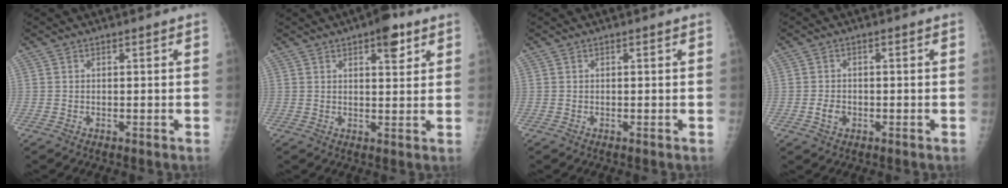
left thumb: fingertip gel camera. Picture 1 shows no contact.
{"total": 5.7, "force": [3.2, 2.2, 4.1], "torque": [-0.040, -0.013, 0.039]}
{"total": 0.0}
{"total": 2.6, "force": [-0.9, 2.0, 1.5], "torque": [-0.019, 0.005, -0.014]}